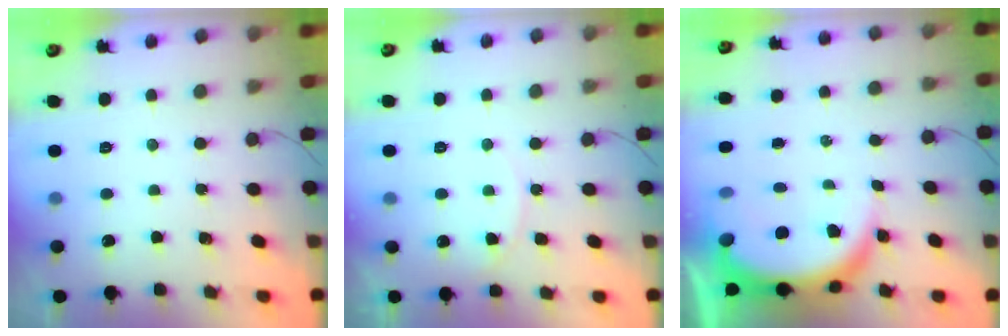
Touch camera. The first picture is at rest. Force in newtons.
{"total": 7.1, "press": 7.1, "slide": 0.9}
{"total": 10.0, "press": 10.0, "slide": 1.1}